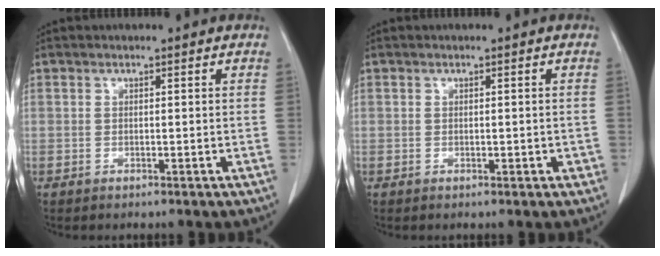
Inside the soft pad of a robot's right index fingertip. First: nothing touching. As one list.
[{"total": 1.1, "force": [-0.2, 0.7, 0.9], "torque": [-0.011, 0.004, 0.000]}]